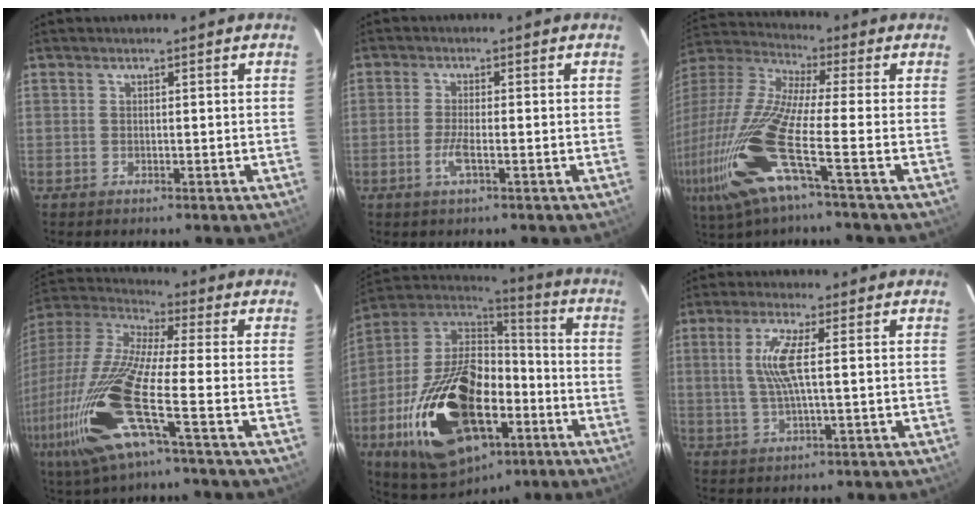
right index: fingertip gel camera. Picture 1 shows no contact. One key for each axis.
{"total": 3.5, "fx": -1.4, "fy": 0.4, "fz": 3.2, "tx": -0.069, "ty": -0.005, "tz": -0.029}
{"total": 20.3, "fx": -7.9, "fy": 2.0, "fz": 18.6, "tx": -0.375, "ty": -0.050, "tz": -0.162}
{"total": 23.2, "fx": -8.9, "fy": 3.6, "fz": 21.1, "tx": -0.428, "ty": -0.054, "tz": -0.179}
{"total": 30.9, "fx": -11.3, "fy": 17.5, "fz": 22.8, "tx": -0.458, "ty": -0.003, "tz": -0.168}
{"total": 6.5, "fx": 0.9, "fy": 0.4, "fz": 6.4, "tx": -0.130, "ty": 0.001, "tz": 0.020}